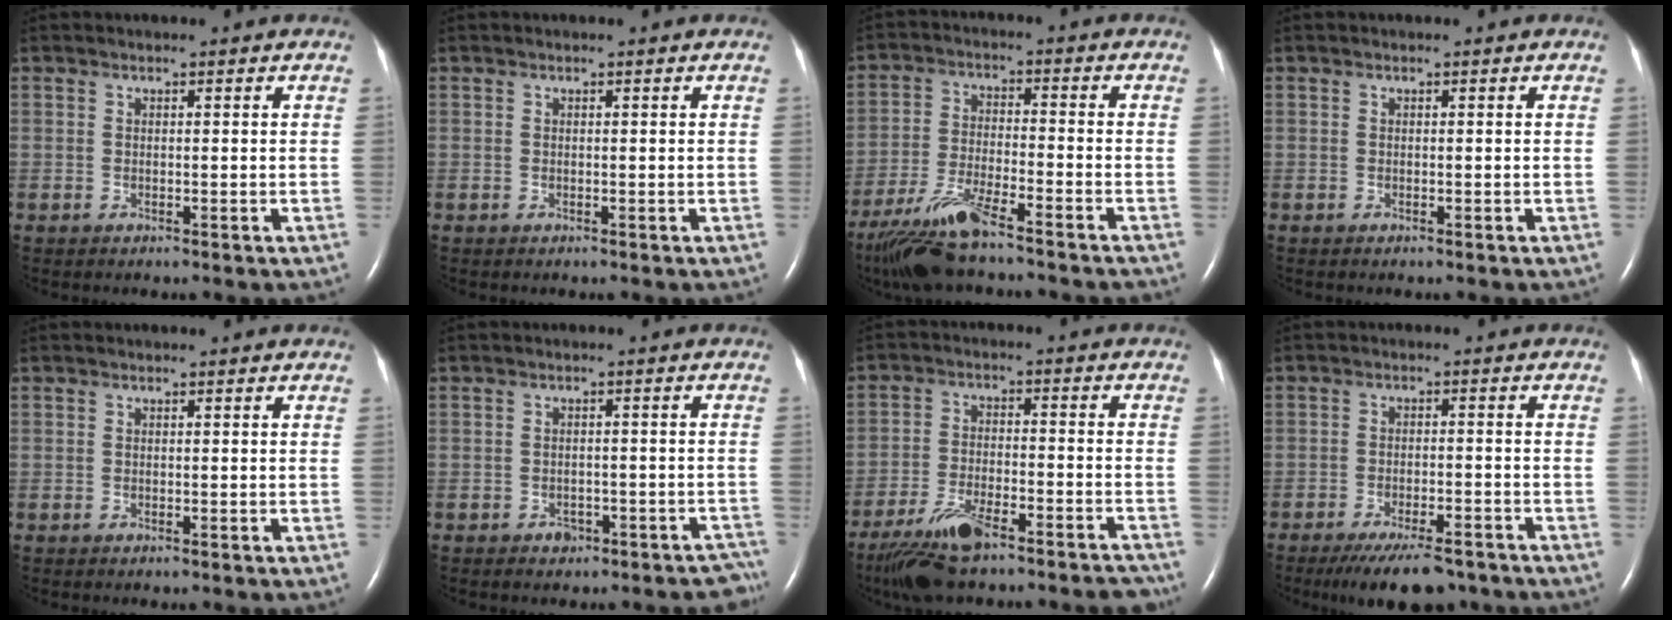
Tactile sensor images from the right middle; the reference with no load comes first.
{"total": 0.0}
{"total": 11.0, "force": [-9.0, 0.8, 6.4], "torque": [-0.126, -0.024, -0.158]}
{"total": 0.0}
{"total": 0.0}
{"total": 4.7, "force": [-3.8, 2.7, 0.9], "torque": [0.011, 0.020, -0.048]}
{"total": 13.6, "force": [-11.2, 2.6, 7.3], "torque": [-0.119, -0.004, -0.182]}
{"total": 10.0, "force": [-8.1, 2.6, 5.1], "torque": [-0.080, -0.014, -0.124]}